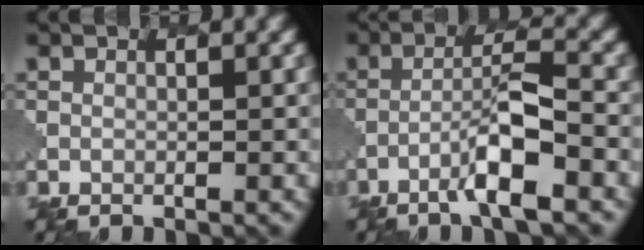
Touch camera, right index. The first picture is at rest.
{"total": 4.8, "force": [-2.5, 0.5, 4.0], "torque": [-0.066, 0.013, -0.049]}